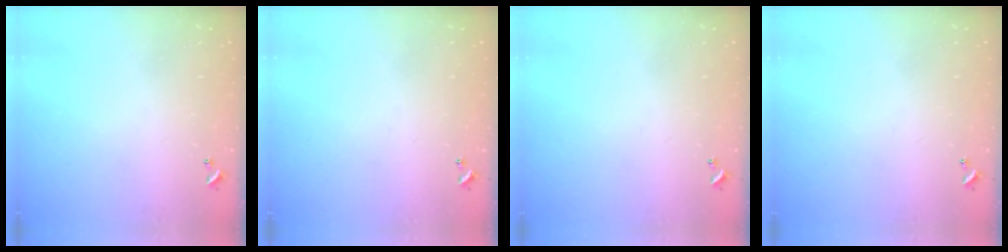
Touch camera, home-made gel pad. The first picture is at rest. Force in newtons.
{"total": 0.0}
{"total": 0.0}
{"total": 0.0}